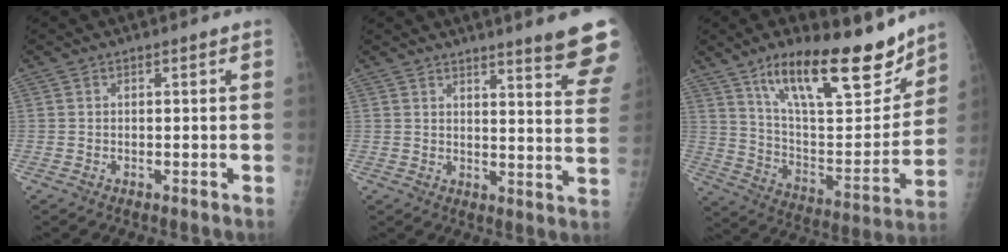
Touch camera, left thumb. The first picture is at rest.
{"total": 12.8, "force": [10.3, 0.6, 7.5], "torque": [-0.069, -0.075, 0.117]}
{"total": 24.3, "force": [16.5, 7.7, 16.1], "torque": [-0.213, -0.071, 0.277]}